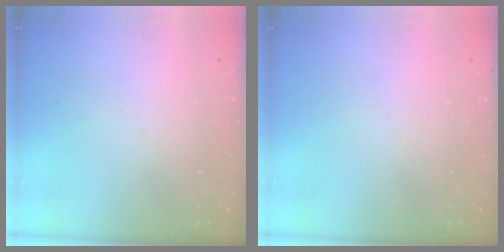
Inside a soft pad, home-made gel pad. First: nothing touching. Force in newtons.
{"total": 0.0}